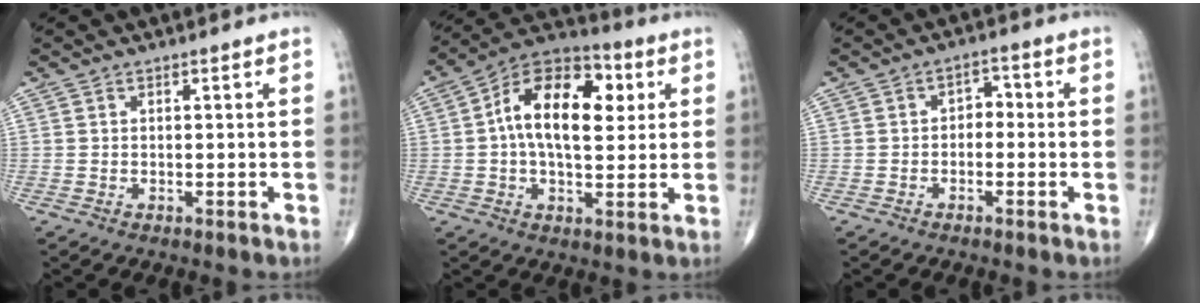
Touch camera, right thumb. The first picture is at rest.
{"total": 16.5, "force": [3.0, 9.1, 13.5], "torque": [-0.193, 0.018, 0.037]}
{"total": 2.9, "force": [-0.6, 2.1, 1.9], "torque": [-0.007, 0.018, -0.022]}